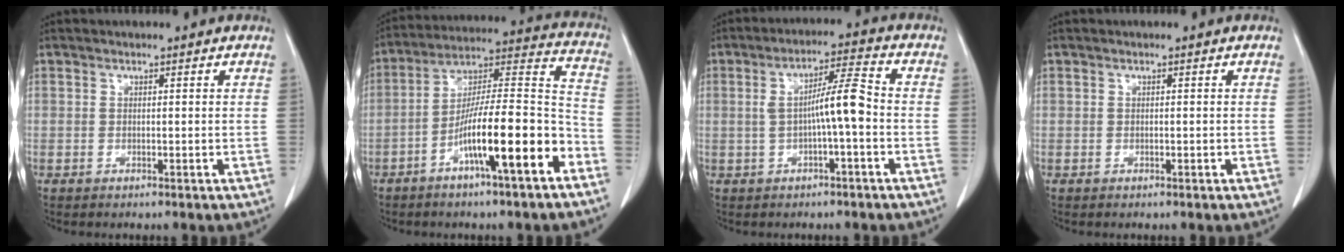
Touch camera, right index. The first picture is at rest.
{"total": 16.4, "force": [-7.7, 1.5, 14.4], "torque": [-0.238, 0.009, -0.127]}
{"total": 6.8, "force": [-0.7, 0.2, 6.7], "torque": [-0.115, 0.019, -0.011]}
{"total": 0.0}